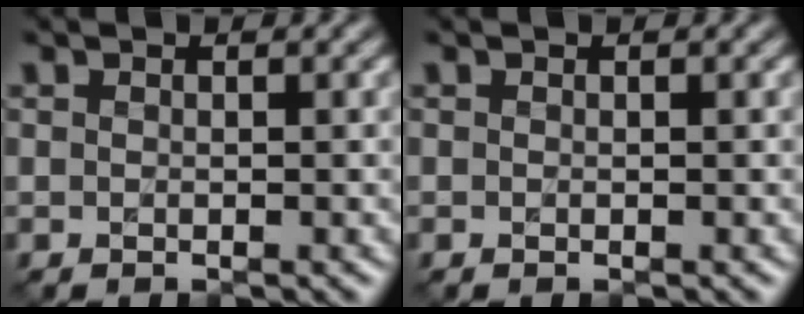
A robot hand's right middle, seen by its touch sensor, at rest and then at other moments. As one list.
[{"total": 0.0}]